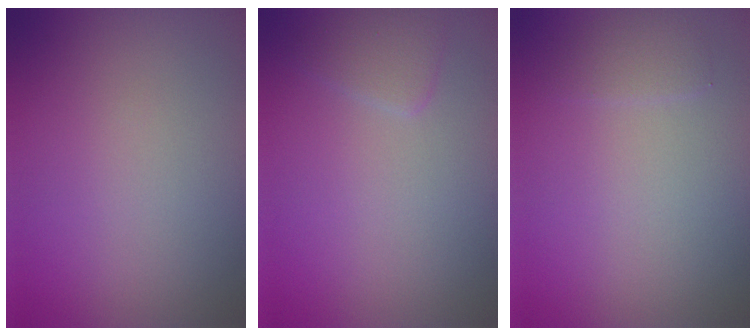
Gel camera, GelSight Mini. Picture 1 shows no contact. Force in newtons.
{"total": 1.5, "press": 1.5, "slide": 0.1}
{"total": 1.1, "press": 1.1, "slide": 0.2}